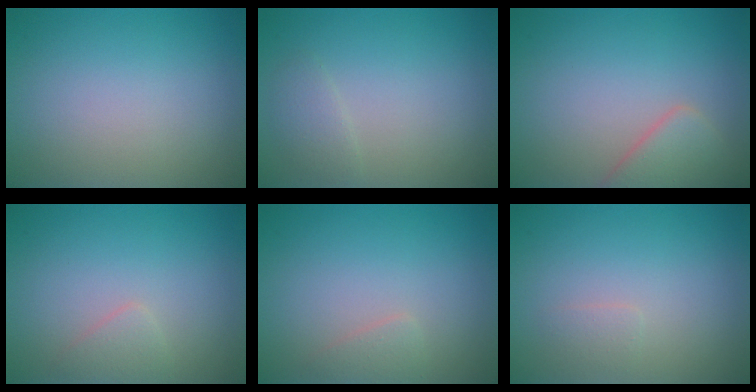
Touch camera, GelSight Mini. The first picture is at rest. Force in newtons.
{"total": 1.3, "press": 1.3, "slide": 0.1}
{"total": 2.8, "press": 2.8, "slide": 0.3}
{"total": 1.2, "press": 1.2, "slide": 0.1}
{"total": 1.0, "press": 1.0, "slide": 0.1}
{"total": 0.8, "press": 0.8, "slide": 0.1}